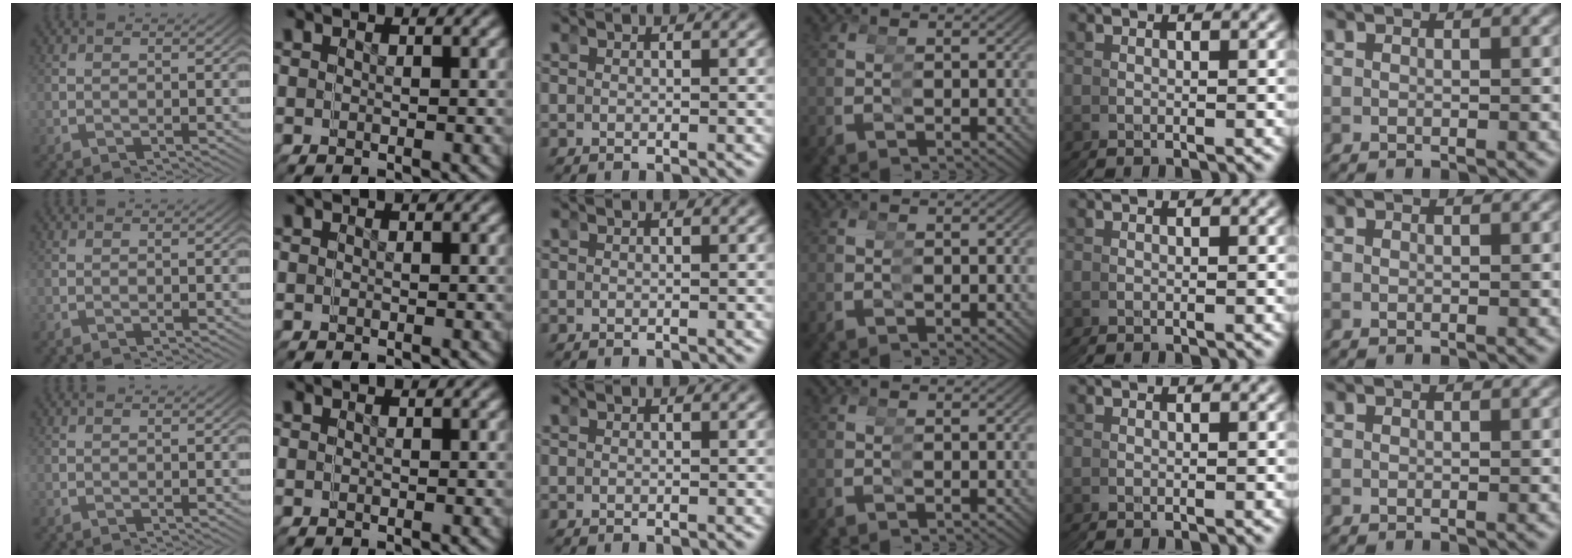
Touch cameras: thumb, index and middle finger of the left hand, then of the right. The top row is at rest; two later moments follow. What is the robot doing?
{"motion": "reach", "object": "bandage"}